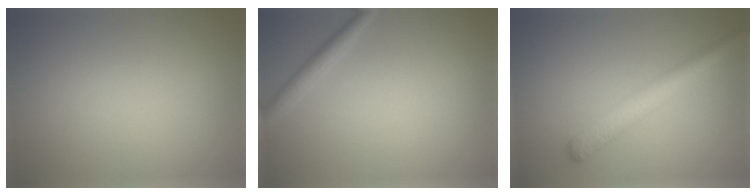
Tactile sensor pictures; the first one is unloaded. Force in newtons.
{"total": 1.8, "press": 1.8, "slide": 0.0}
{"total": 3.3, "press": 3.3, "slide": 0.2}